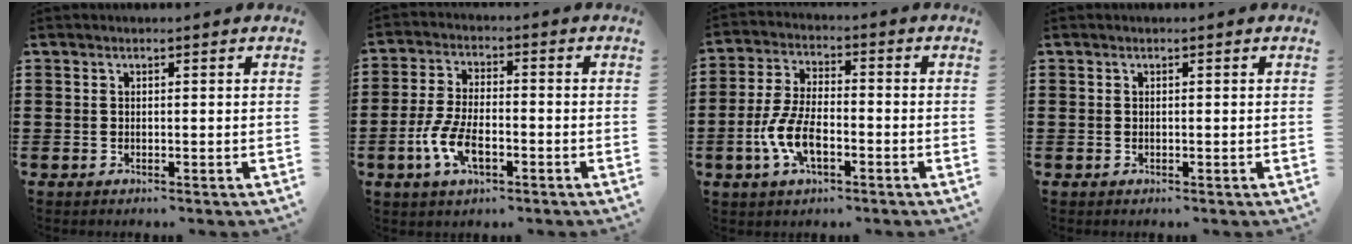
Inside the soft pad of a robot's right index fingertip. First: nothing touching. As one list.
[{"total": 7.0, "force": [-2.7, 3.1, 5.6], "torque": [-0.134, -0.007, -0.056]}, {"total": 7.7, "force": [-2.8, 3.4, 6.3], "torque": [-0.154, -0.009, -0.059]}, {"total": 0.0}]